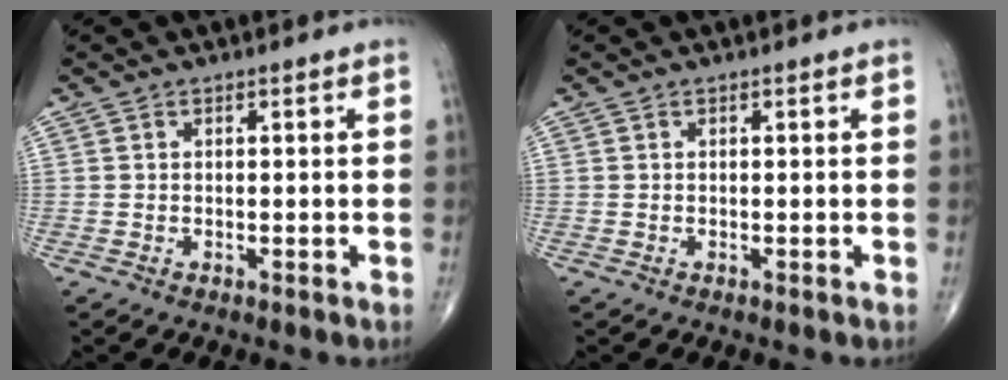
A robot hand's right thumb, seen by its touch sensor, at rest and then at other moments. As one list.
[{"total": 0.0}]